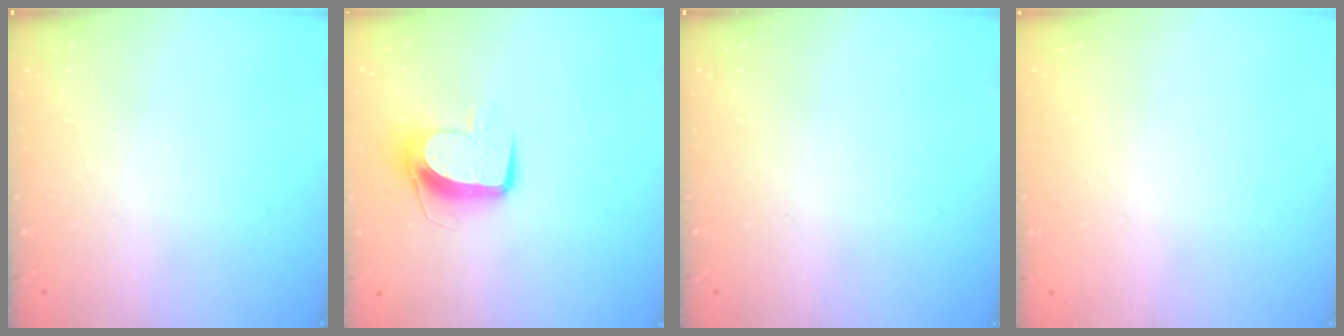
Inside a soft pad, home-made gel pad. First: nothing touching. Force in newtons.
{"total": 9.8, "press": 9.8, "slide": 1.0}
{"total": 0.0}
{"total": 0.0}